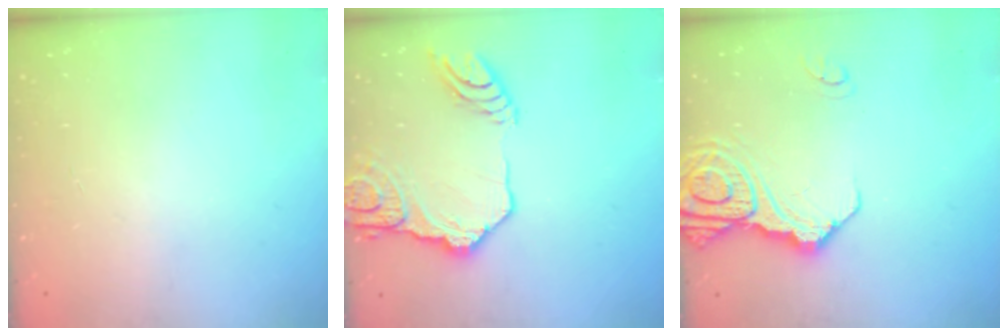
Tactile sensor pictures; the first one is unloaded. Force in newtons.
{"total": 16.9, "press": 16.8, "slide": 1.9}
{"total": 15.6, "press": 15.5, "slide": 1.9}